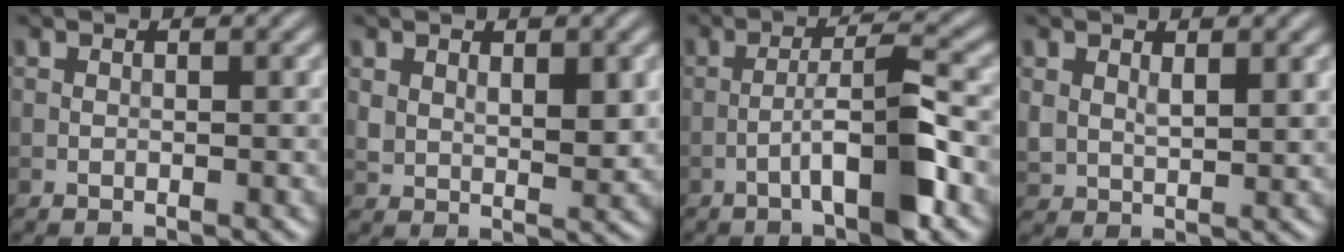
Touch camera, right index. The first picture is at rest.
{"total": 3.6, "force": [1.2, 2.0, 2.7], "torque": [-0.053, -0.008, 0.029]}
{"total": 5.4, "force": [-2.2, 0.7, 4.9], "torque": [-0.083, 0.016, -0.043]}
{"total": 2.5, "force": [1.1, 1.4, 1.7], "torque": [-0.039, -0.008, 0.029]}